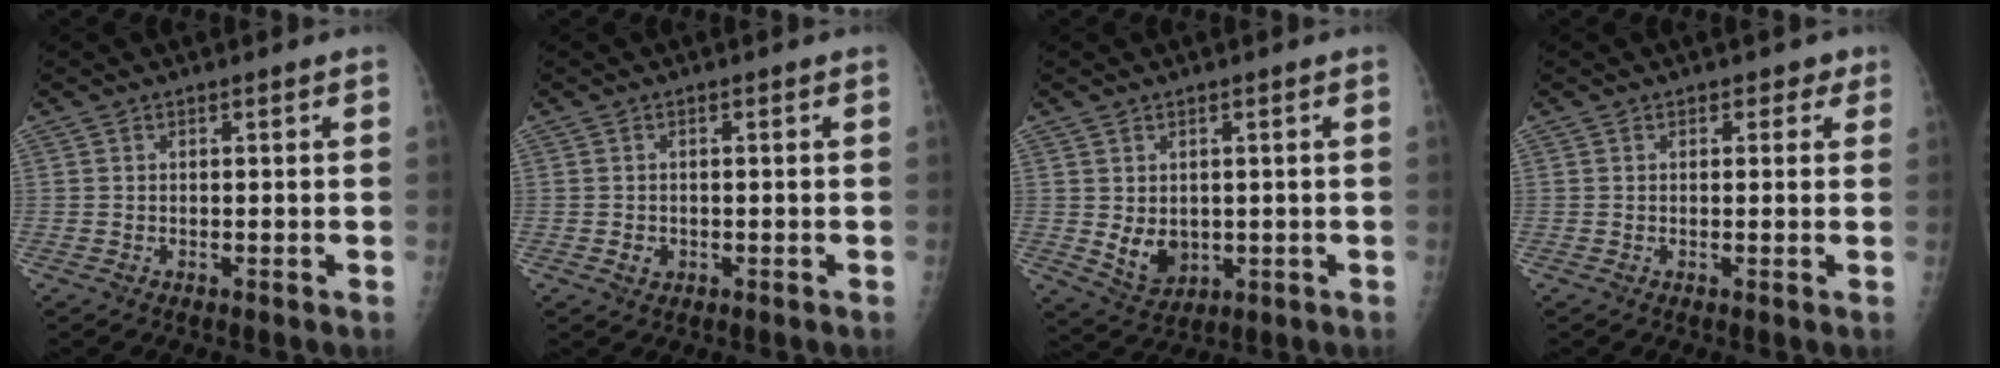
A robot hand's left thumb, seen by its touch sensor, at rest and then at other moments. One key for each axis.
{"total": 1.5, "fx": -0.4, "fy": 1.3, "fz": 0.7, "tx": -0.005, "ty": 0.002, "tz": -0.002}
{"total": 5.8, "fx": 0.0, "fy": 4.5, "fz": 3.6, "tx": -0.043, "ty": -0.014, "tz": 0.020}
{"total": 2.0, "fx": 1.1, "fy": 1.5, "fz": 0.7, "tx": 0.015, "ty": -0.002, "tz": 0.006}